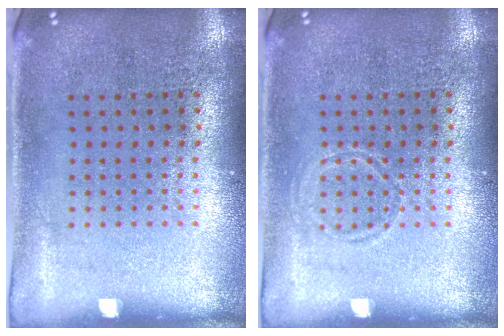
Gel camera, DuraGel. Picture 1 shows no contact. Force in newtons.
{"total": 0.8, "press": 0.8, "slide": 0.1}